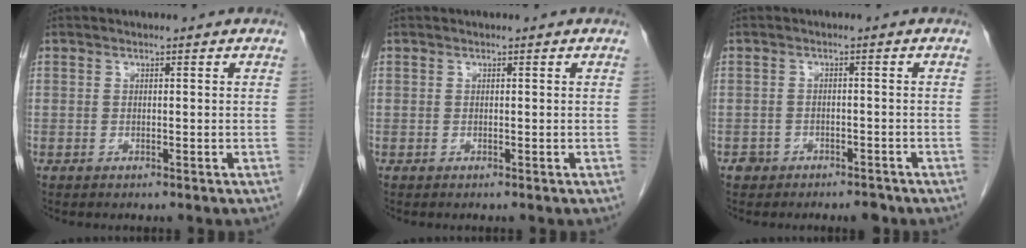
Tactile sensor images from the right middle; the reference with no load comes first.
{"total": 0.0}
{"total": 2.8, "force": [-2.1, 1.7, 0.6], "torque": [-0.007, 0.008, -0.027]}